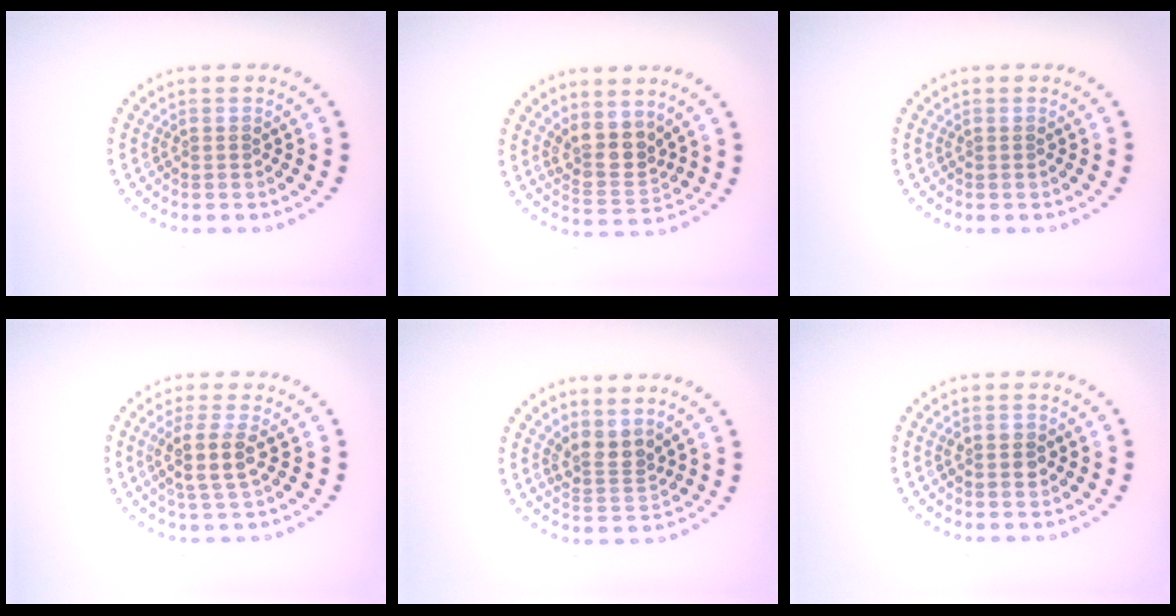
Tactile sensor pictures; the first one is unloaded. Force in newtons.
{"total": 3.6, "press": 2.9, "slide": 2.2}
{"total": 0.0}
{"total": 3.0, "press": 2.6, "slide": 1.4}
{"total": 2.6, "press": 1.8, "slide": 1.9}
{"total": 1.8, "press": 1.8, "slide": 0.2}